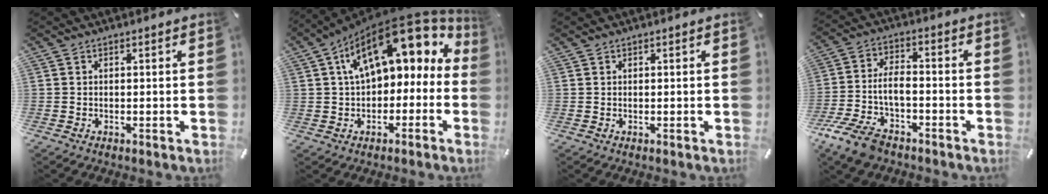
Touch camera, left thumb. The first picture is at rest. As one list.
[{"total": 16.3, "force": [7.3, 8.8, 11.6], "torque": [-0.185, -0.043, 0.125]}, {"total": 0.0}, {"total": 9.8, "force": [-4.9, 5.5, 6.5], "torque": [-0.137, 0.017, -0.092]}]